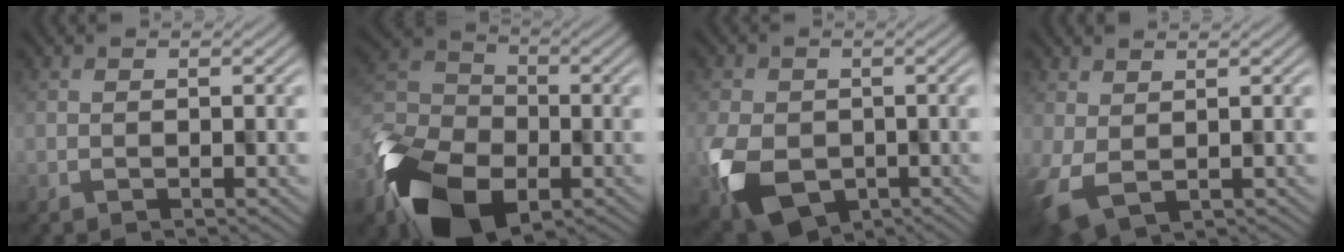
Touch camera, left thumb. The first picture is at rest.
{"total": 13.9, "force": [-7.2, 8.8, 8.0], "torque": [-0.214, -0.046, -0.141]}
{"total": 9.4, "force": [-2.8, 6.9, 5.7], "torque": [-0.136, -0.034, -0.043]}
{"total": 5.1, "force": [-1.4, 3.0, 3.9], "torque": [-0.088, -0.025, -0.016]}